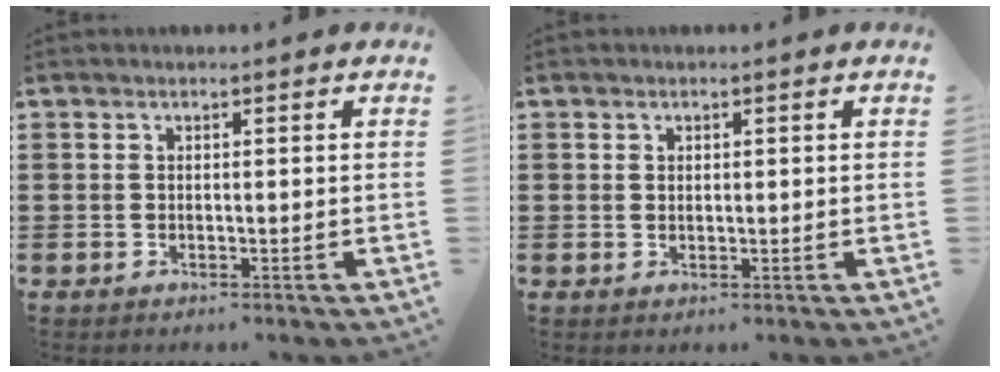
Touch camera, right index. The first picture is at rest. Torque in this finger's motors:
{"motor_torque": [-0.51, 0.80, -0.06, -0.01]}